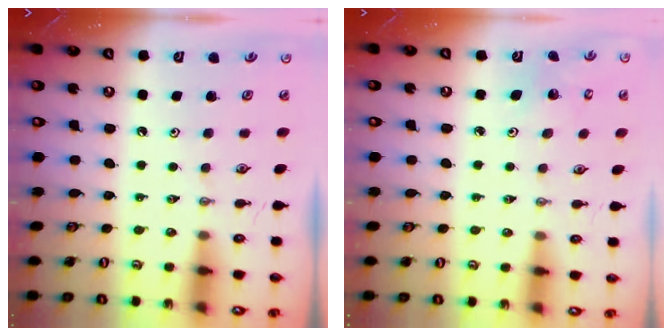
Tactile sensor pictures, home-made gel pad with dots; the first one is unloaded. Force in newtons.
{"total": 2.3, "press": 2.3, "slide": 0.2}